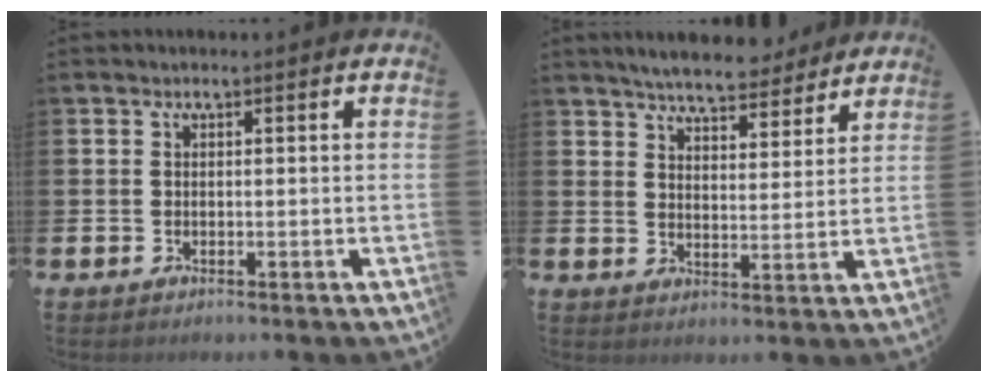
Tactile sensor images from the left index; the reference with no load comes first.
{"total": 6.0, "force": [5.8, 1.0, 1.2], "torque": [-0.034, -0.034, 0.101]}